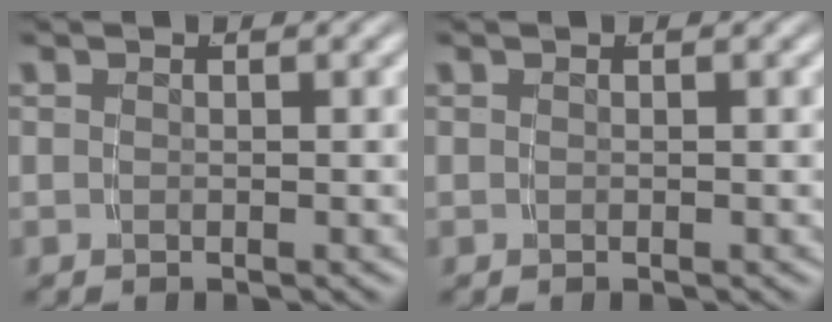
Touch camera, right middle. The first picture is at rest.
{"total": 0.0}